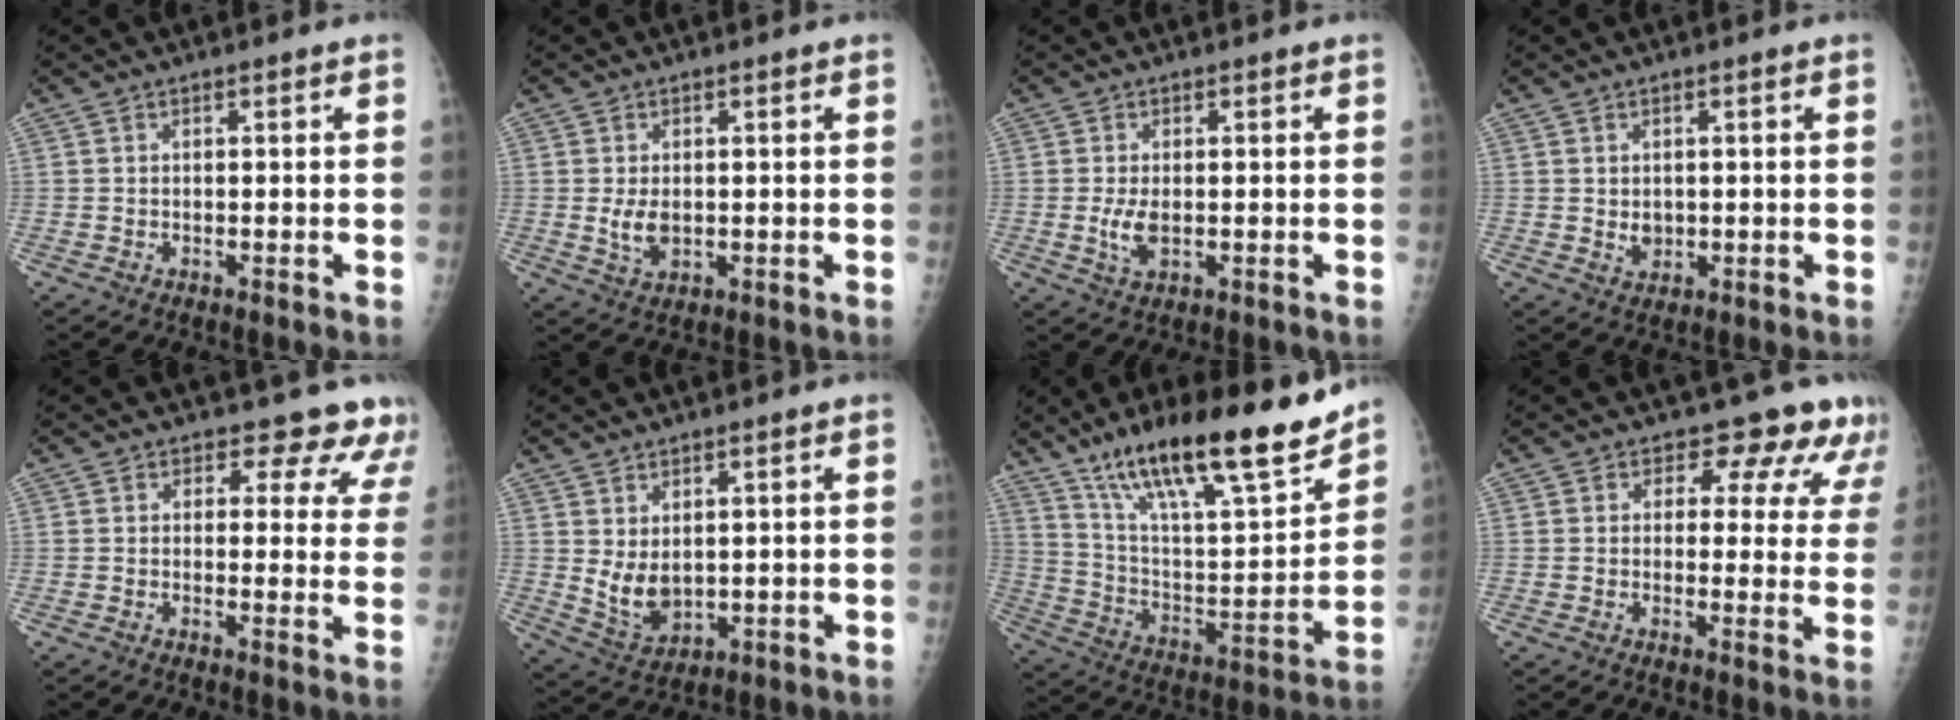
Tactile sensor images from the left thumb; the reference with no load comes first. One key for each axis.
{"total": 3.8, "fx": -0.1, "fy": 2.5, "fz": 2.9, "tx": -0.048, "ty": -0.007, "tz": 0.004}
{"total": 3.7, "fx": -0.4, "fy": 1.9, "fz": 3.1, "tx": -0.066, "ty": -0.007, "tz": -0.006}
{"total": 2.3, "fx": 0.1, "fy": 1.9, "fz": 1.3, "tx": -0.011, "ty": -0.003, "tz": 0.008}
{"total": 8.5, "fx": 7.2, "fy": 4.3, "fz": 1.3, "tx": 0.038, "ty": -0.032, "tz": 0.052}
{"total": 6.0, "fx": 1.2, "fy": 3.8, "fz": 4.5, "tx": -0.066, "ty": -0.022, "tz": 0.040}
{"total": 26.1, "fx": 18.6, "fy": 5.8, "fz": 17.3, "tx": -0.257, "ty": -0.069, "tz": 0.315}
{"total": 9.9, "fx": 7.7, "fy": 5.4, "fz": 3.2, "tx": 0.016, "ty": -0.031, "tz": 0.062}